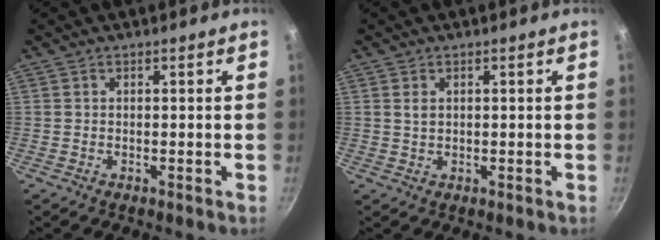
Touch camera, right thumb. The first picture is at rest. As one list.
[{"total": 1.5, "force": [0.5, 1.0, 1.0], "torque": [-0.018, -0.001, 0.010]}]